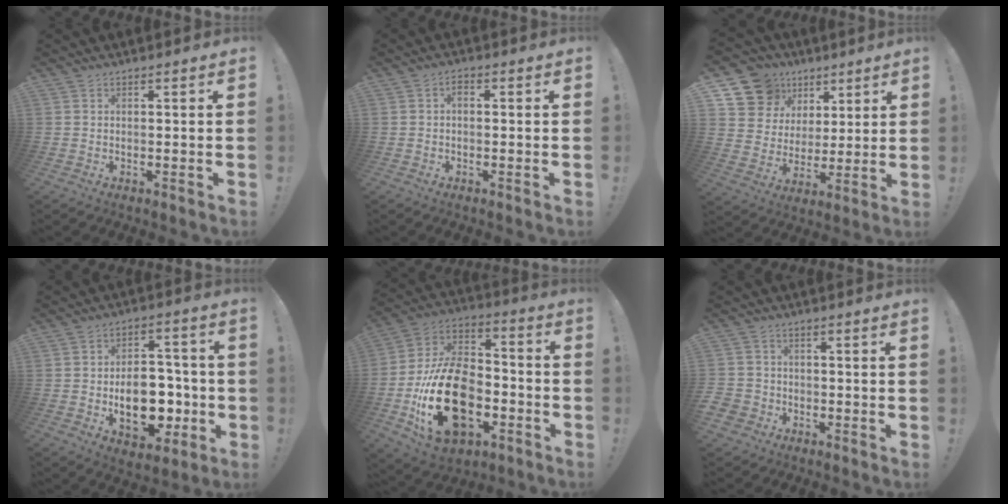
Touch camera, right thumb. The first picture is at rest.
{"total": 1.6, "force": [-0.6, 0.7, 1.3], "torque": [-0.027, 0.007, -0.011]}
{"total": 13.0, "force": [7.4, 10.3, 3.1], "torque": [-0.059, -0.043, 0.153]}
{"total": 16.3, "force": [-3.9, 10.9, 11.5], "torque": [-0.174, 0.021, -0.057]}
{"total": 26.9, "force": [-8.4, 17.1, 19.0], "torque": [-0.365, 0.052, -0.127]}
{"total": 4.3, "force": [-2.0, 3.6, 1.3], "torque": [-0.040, 0.012, -0.036]}